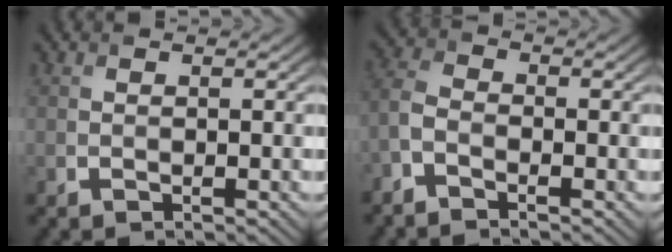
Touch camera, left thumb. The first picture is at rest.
{"total": 3.5, "force": [-2.6, 1.5, 1.9], "torque": [-0.050, 0.004, -0.067]}